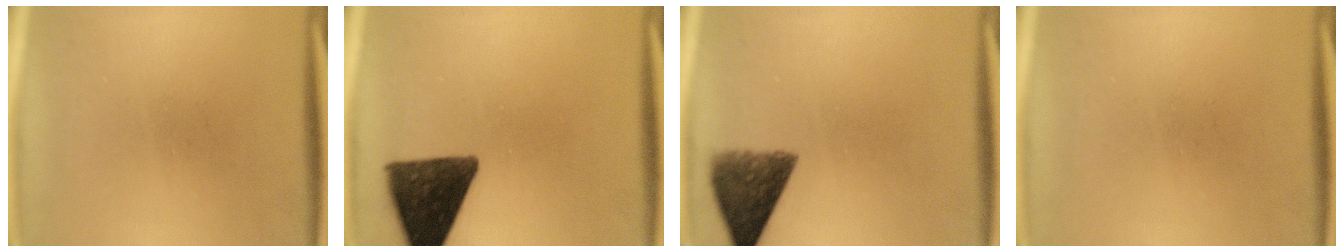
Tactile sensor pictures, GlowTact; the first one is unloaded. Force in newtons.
{"total": 13.0}
{"total": 8.3}
{"total": 0.0}